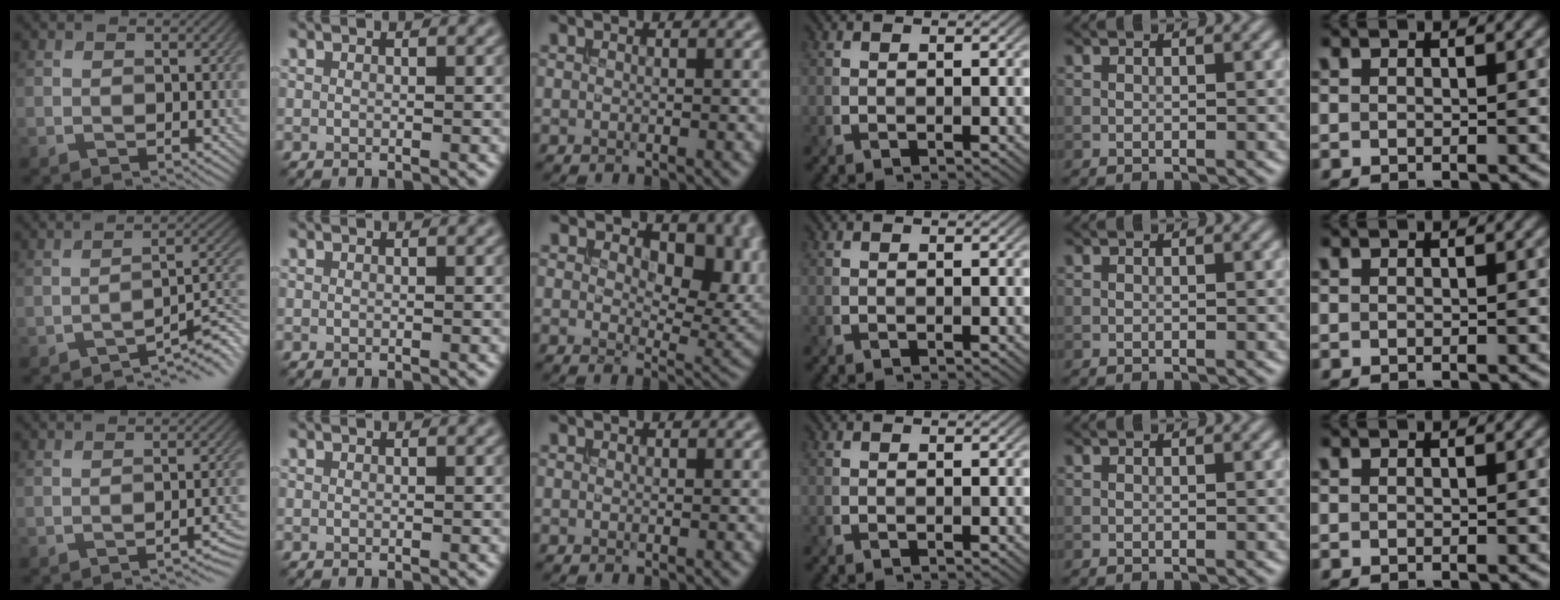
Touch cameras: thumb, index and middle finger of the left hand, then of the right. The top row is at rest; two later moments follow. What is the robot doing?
{"motion": "extract", "object": "bucket"}